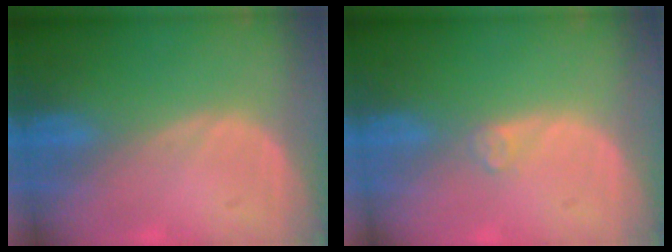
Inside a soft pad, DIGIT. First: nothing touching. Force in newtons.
{"total": 1.2, "press": 1.2, "slide": 0.3}